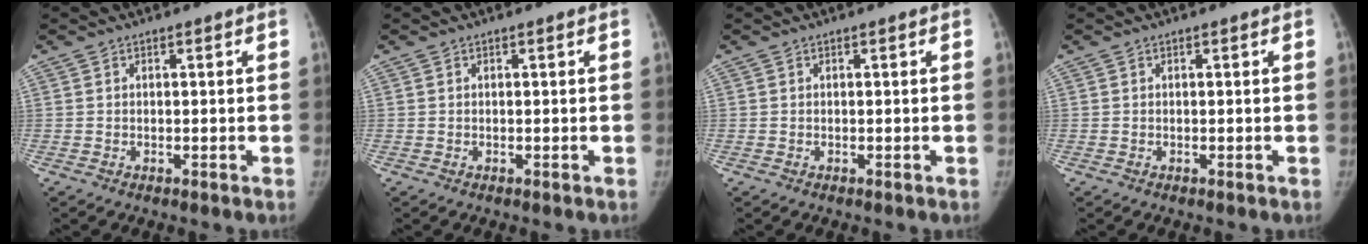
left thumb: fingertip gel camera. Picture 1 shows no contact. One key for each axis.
{"total": 0.0}
{"total": 0.0}
{"total": 0.0}